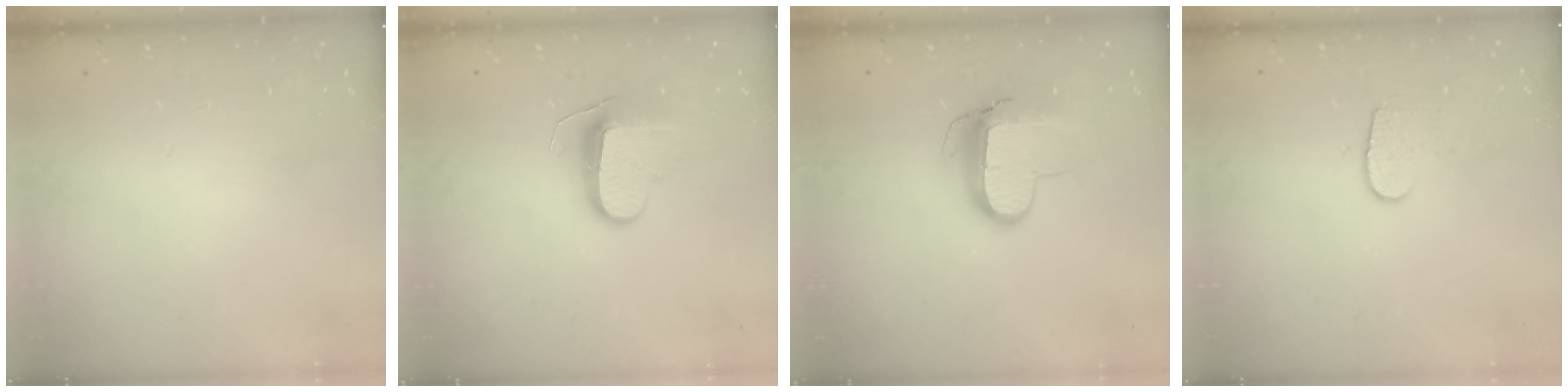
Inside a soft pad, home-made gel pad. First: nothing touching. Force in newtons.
{"total": 9.2, "press": 9.2, "slide": 0.9}
{"total": 11.4, "press": 11.3, "slide": 0.9}
{"total": 6.3, "press": 6.3, "slide": 0.4}